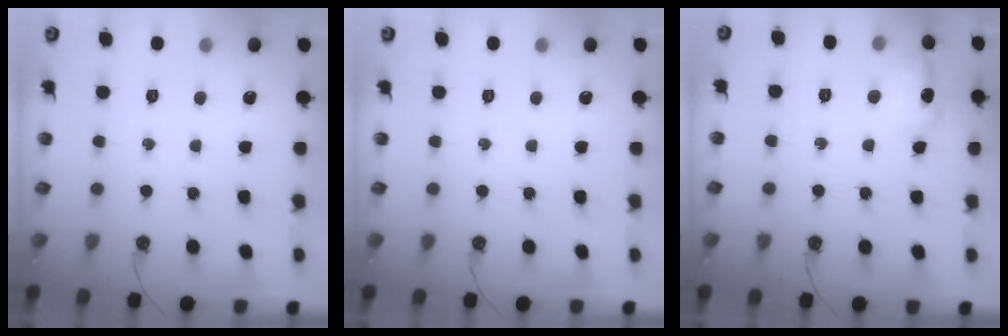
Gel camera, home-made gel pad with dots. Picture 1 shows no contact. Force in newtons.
{"total": 0.0}
{"total": 10.5, "press": 10.5, "slide": 0.8}